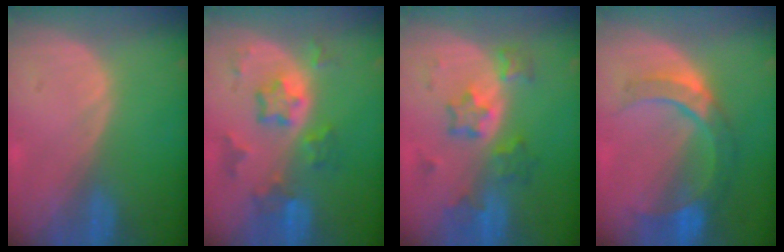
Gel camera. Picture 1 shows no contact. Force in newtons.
{"total": 7.4, "press": 6.6, "slide": 3.3}
{"total": 6.2, "press": 6.2, "slide": 0.4}
{"total": 7.4, "press": 7.3, "slide": 1.0}